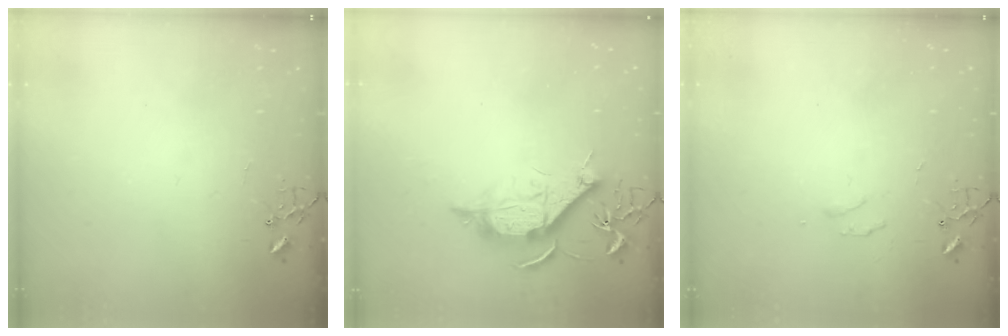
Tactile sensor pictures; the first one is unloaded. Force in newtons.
{"total": 11.3, "press": 11.3, "slide": 0.0}
{"total": 4.6, "press": 4.6, "slide": 0.5}